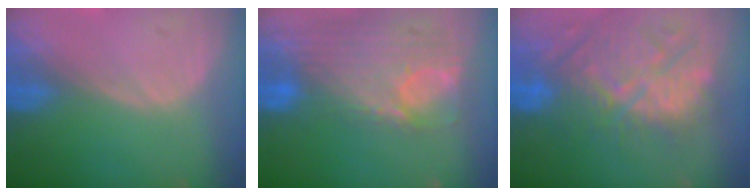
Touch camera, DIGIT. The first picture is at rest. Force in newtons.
{"total": 12.2, "press": 10.3, "slide": 6.5}
{"total": 11.5, "press": 11.3, "slide": 2.5}